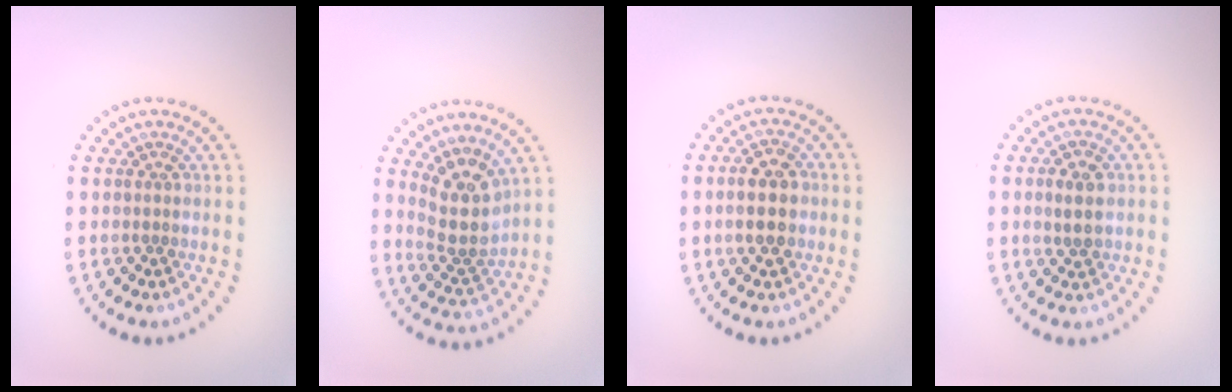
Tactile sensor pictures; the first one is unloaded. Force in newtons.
{"total": 4.0, "press": 3.4, "slide": 2.2}
{"total": 3.4, "press": 3.4, "slide": 0.0}
{"total": 2.2, "press": 2.2, "slide": 0.1}